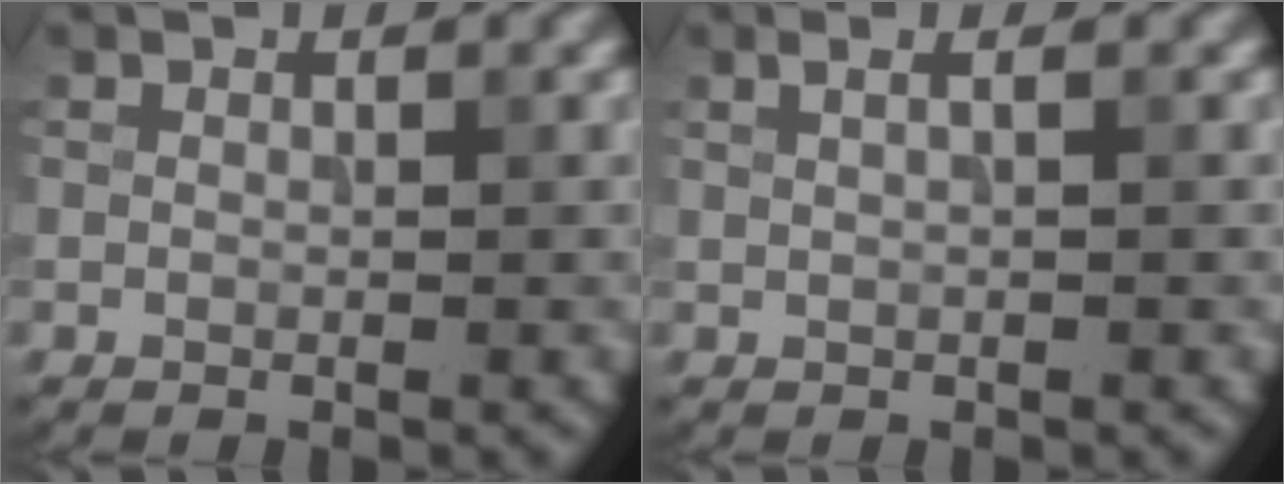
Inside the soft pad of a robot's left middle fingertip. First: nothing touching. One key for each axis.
{"total": 2.5, "fx": 1.1, "fy": 1.3, "fz": 1.9, "tx": -0.012, "ty": 0.010, "tz": -0.008}